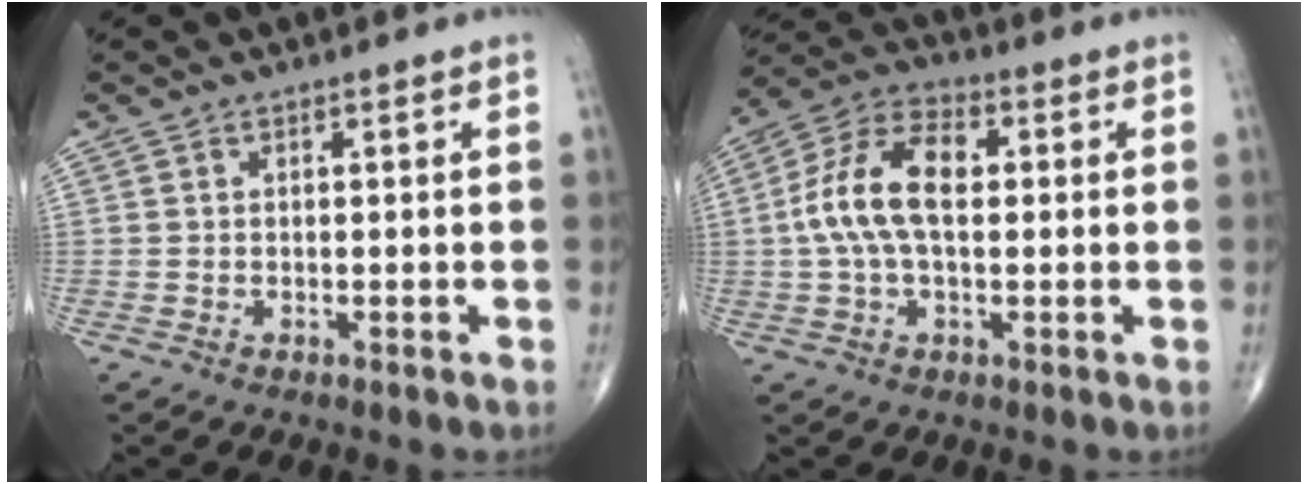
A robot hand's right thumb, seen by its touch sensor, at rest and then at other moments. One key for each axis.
{"total": 13.1, "fx": 1.1, "fy": 7.1, "fz": 10.9, "tx": -0.215, "ty": 0.031, "tz": 0.012}